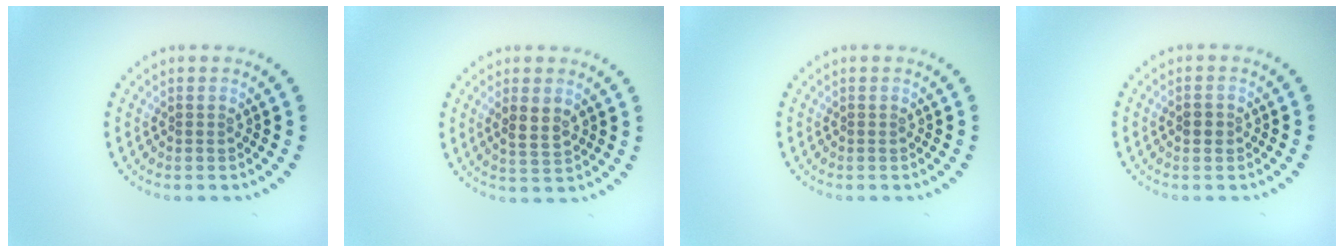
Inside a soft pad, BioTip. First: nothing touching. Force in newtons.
{"total": 2.4, "press": 2.3, "slide": 0.6}
{"total": 0.0}
{"total": 1.4, "press": 1.4, "slide": 0.1}